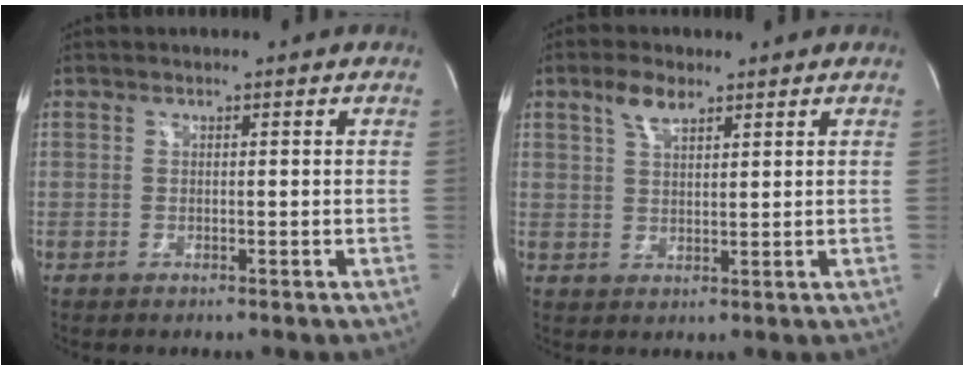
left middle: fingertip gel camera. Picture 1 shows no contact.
{"total": 4.1, "force": [2.7, 1.4, 2.6], "torque": [-0.057, 0.008, 0.055]}